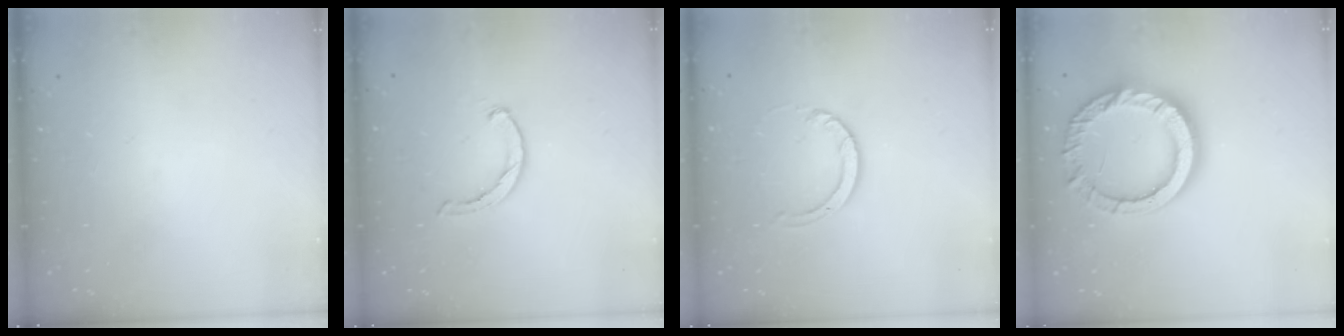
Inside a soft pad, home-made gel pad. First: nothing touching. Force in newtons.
{"total": 1.8, "press": 1.8, "slide": 0.4}
{"total": 3.2, "press": 3.2, "slide": 0.3}
{"total": 16.8, "press": 16.7, "slide": 1.8}